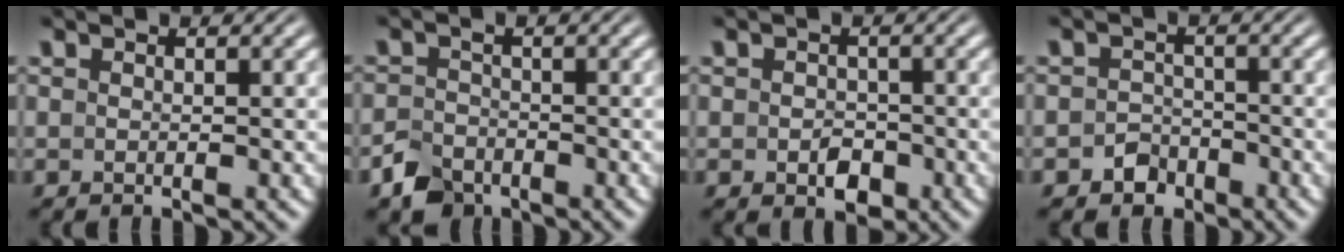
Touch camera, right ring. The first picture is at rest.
{"total": 3.0, "force": [-2.6, 1.4, 0.4], "torque": [-0.003, -0.014, -0.043]}
{"total": 2.1, "force": [-1.0, 1.4, 1.2], "torque": [-0.008, -0.011, -0.008]}
{"total": 3.4, "force": [-2.6, 2.1, 0.0], "torque": [0.001, -0.015, -0.040]}